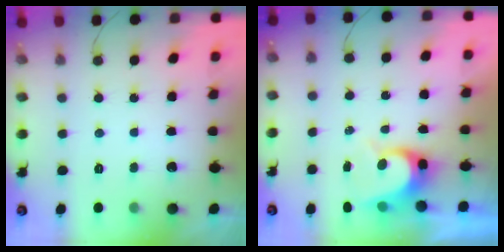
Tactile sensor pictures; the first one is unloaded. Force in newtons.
{"total": 6.5, "press": 6.5, "slide": 0.6}